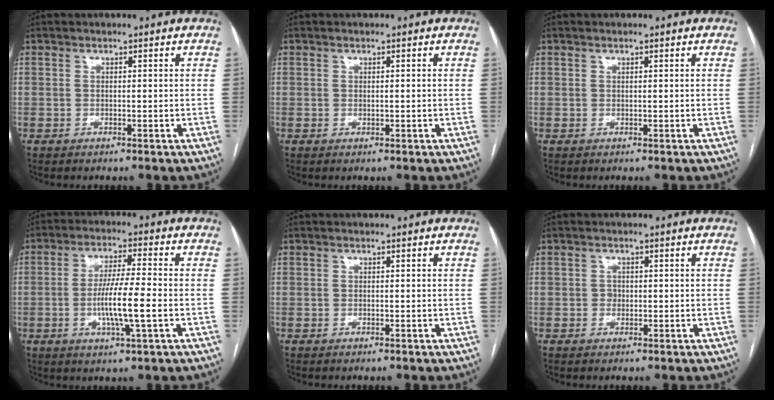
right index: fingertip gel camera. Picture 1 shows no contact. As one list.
[{"total": 0.0}, {"total": 0.0}, {"total": 8.1, "force": [-1.8, 0.0, 7.9], "torque": [-0.149, -0.004, -0.035]}, {"total": 0.0}, {"total": 0.9, "force": [-0.2, 0.9, 0.3], "torque": [-0.002, 0.003, -0.002]}]